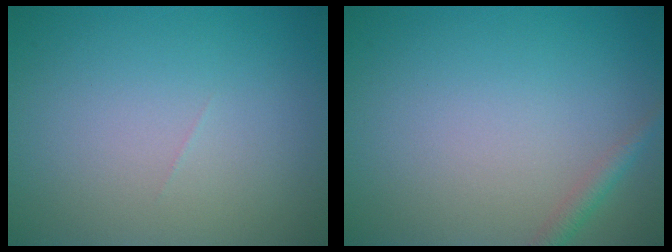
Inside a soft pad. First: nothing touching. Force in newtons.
{"total": 1.4, "press": 1.4, "slide": 0.1}